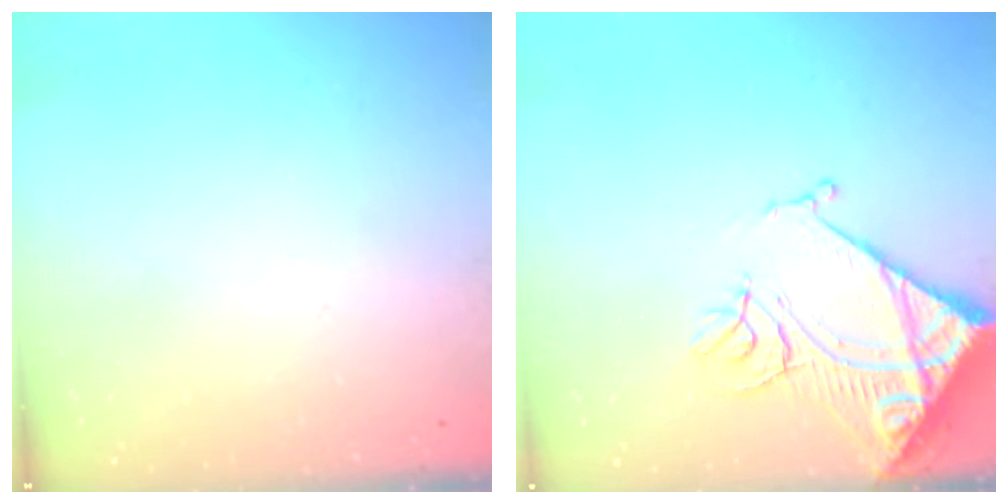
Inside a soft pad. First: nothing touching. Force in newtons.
{"total": 15.3, "press": 15.2, "slide": 1.8}